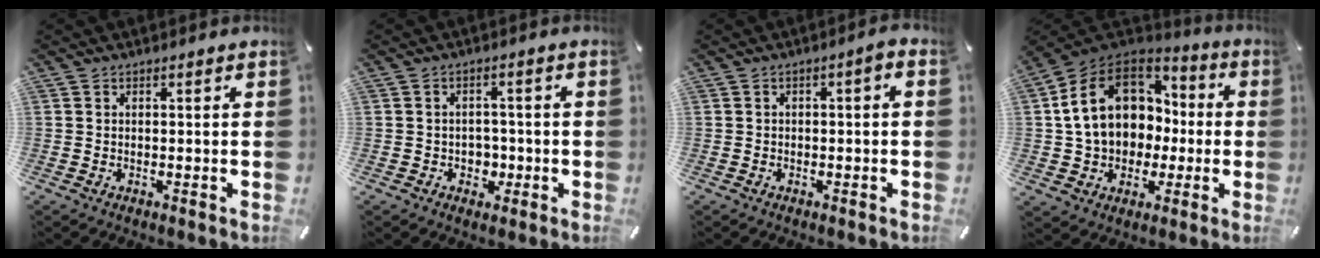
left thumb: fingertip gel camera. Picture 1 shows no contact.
{"total": 3.9, "force": [-0.7, 3.6, 1.1], "torque": [-0.009, -0.001, -0.017]}
{"total": 2.4, "force": [-1.1, 1.1, 1.9], "torque": [-0.032, 0.009, -0.022]}
{"total": 16.0, "force": [1.8, 13.5, 8.5], "torque": [-0.185, 0.007, 0.040]}